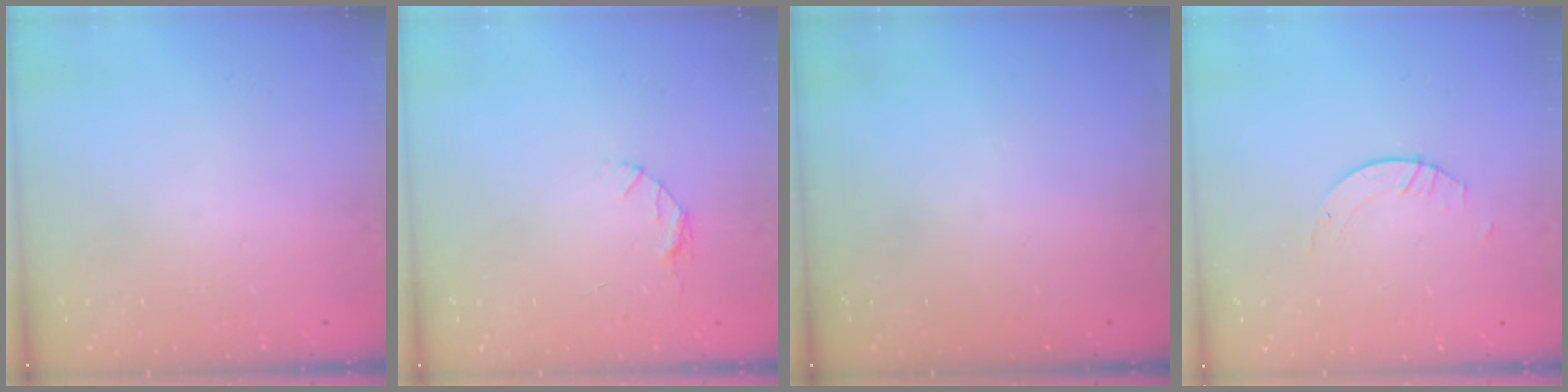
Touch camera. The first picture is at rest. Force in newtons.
{"total": 3.2, "press": 3.2, "slide": 0.4}
{"total": 0.0}
{"total": 2.1, "press": 2.1, "slide": 0.1}